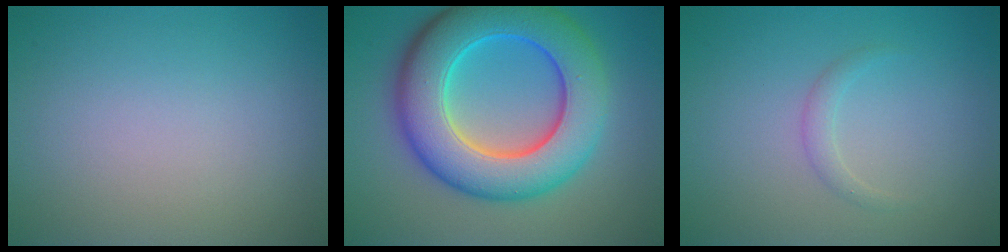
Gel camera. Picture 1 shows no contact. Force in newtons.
{"total": 11.2, "press": 11.2, "slide": 0.2}
{"total": 1.1, "press": 1.1, "slide": 0.1}